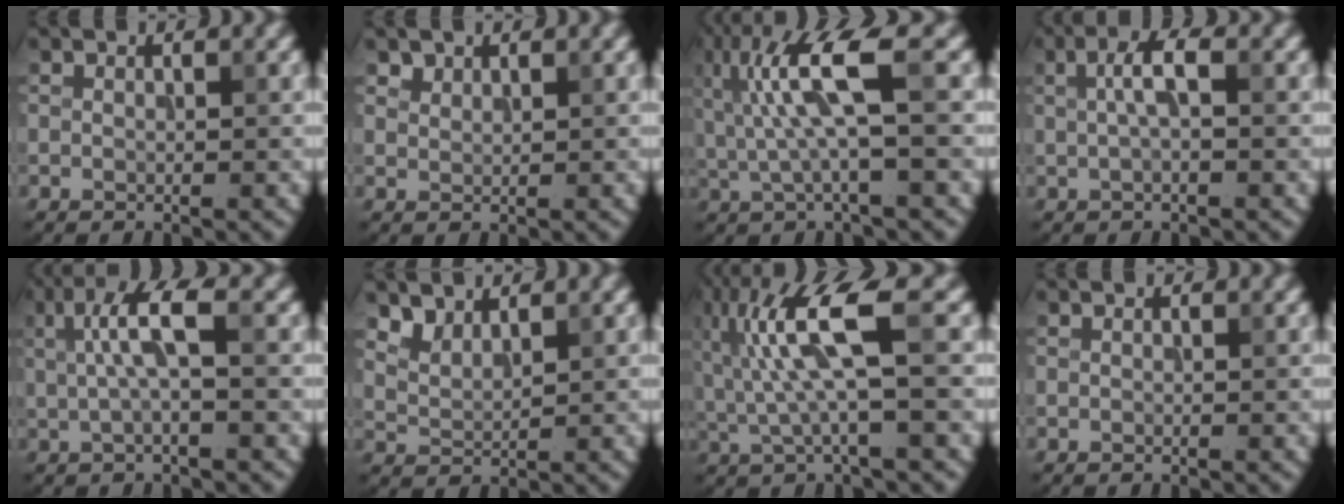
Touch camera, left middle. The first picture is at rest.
{"total": 1.1, "force": [1.0, 0.5, 0.1], "torque": [-0.003, -0.002, 0.025]}
{"total": 6.7, "force": [1.3, 1.1, 6.5], "torque": [-0.140, 0.002, 0.028]}
{"total": 2.5, "force": [0.3, 0.6, 2.4], "torque": [-0.045, 0.008, 0.004]}
{"total": 4.1, "force": [0.7, 0.9, 3.9], "torque": [-0.075, 0.006, 0.011]}
{"total": 2.4, "force": [2.1, 1.0, 0.8], "torque": [-0.024, -0.004, 0.054]}
{"total": 7.4, "force": [1.1, 1.3, 7.2], "torque": [-0.156, 0.008, 0.023]}
{"total": 0.0}